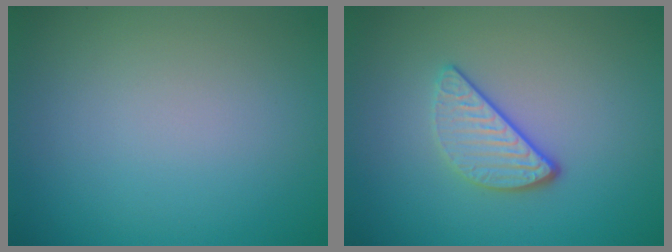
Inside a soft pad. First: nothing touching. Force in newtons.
{"total": 3.2, "press": 2.5, "slide": 1.9}